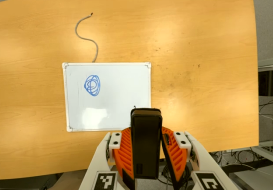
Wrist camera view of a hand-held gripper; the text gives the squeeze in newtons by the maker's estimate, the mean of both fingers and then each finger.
{"total": 6.8, "left": 5.0, "right": 8.7}